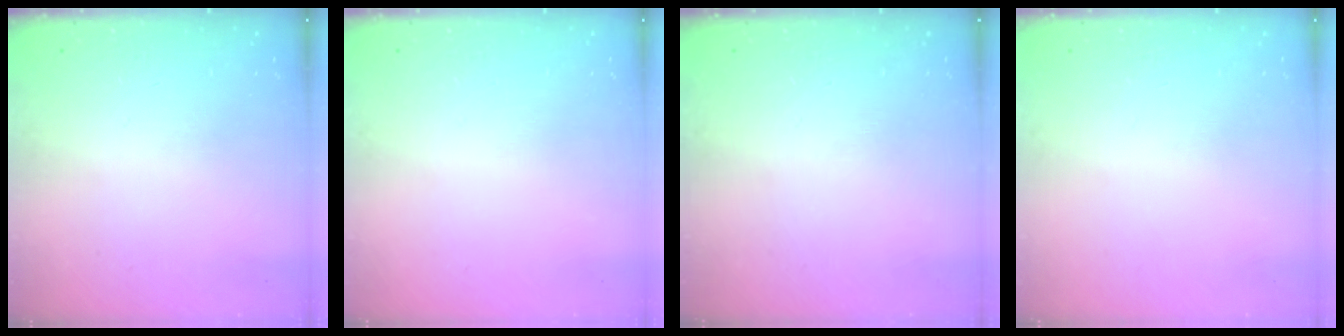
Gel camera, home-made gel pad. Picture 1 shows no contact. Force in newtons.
{"total": 0.0}
{"total": 0.0}
{"total": 0.0}